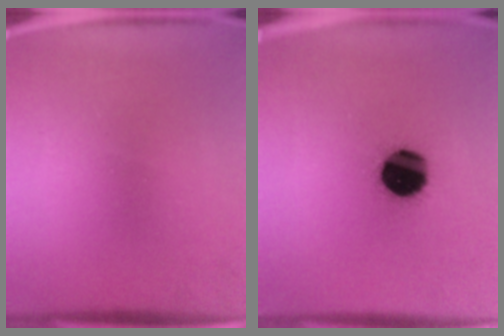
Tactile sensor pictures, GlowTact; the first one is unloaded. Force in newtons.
{"total": 16.9}